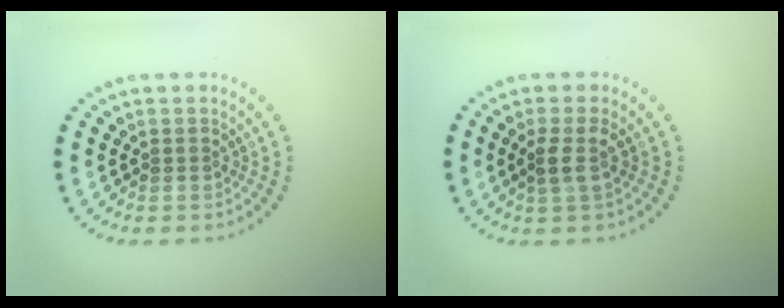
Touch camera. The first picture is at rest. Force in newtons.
{"total": 2.0, "press": 1.7, "slide": 1.2}